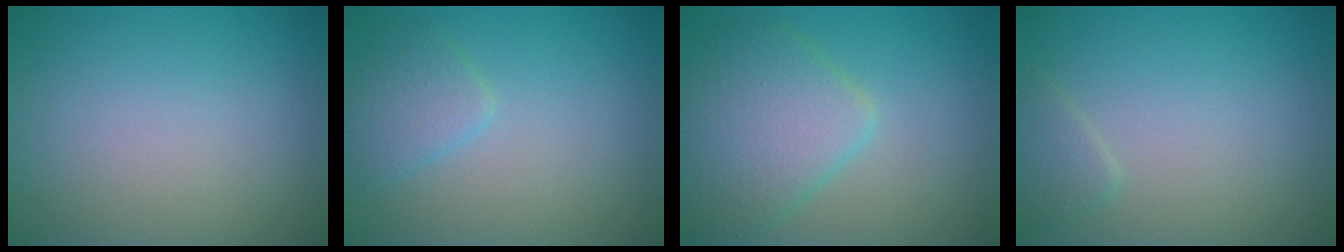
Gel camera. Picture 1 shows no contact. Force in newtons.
{"total": 2.3, "press": 2.3, "slide": 0.1}
{"total": 5.7, "press": 5.7, "slide": 0.2}
{"total": 1.2, "press": 1.2, "slide": 0.1}